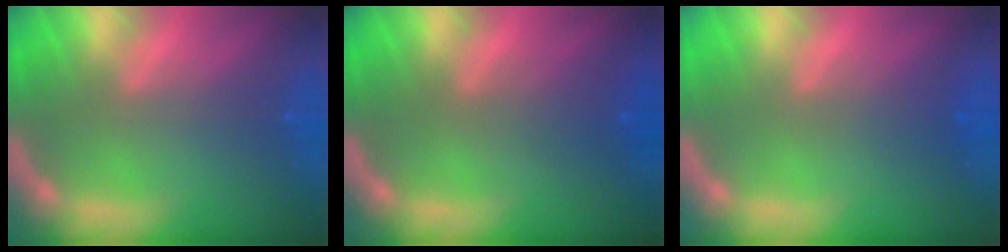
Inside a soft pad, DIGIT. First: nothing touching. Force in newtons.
{"total": 2.4}
{"total": 2.0}